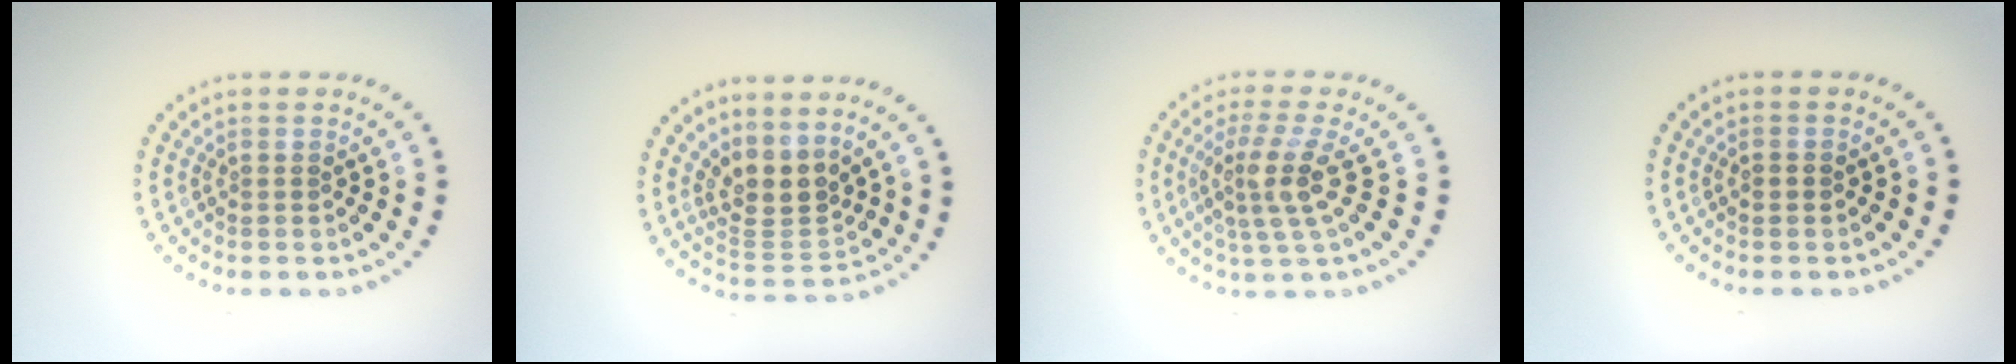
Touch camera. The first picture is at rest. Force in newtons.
{"total": 3.4, "press": 2.8, "slide": 1.9}
{"total": 3.9, "press": 2.9, "slide": 2.7}
{"total": 1.0, "press": 1.0, "slide": 0.2}